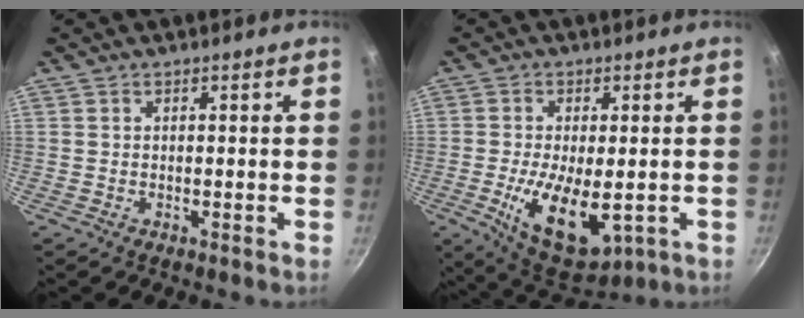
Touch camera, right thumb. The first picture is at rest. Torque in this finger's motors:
{"motor_torque": [-0.26, 0.84, 1.23, 0.00, 0.17]}